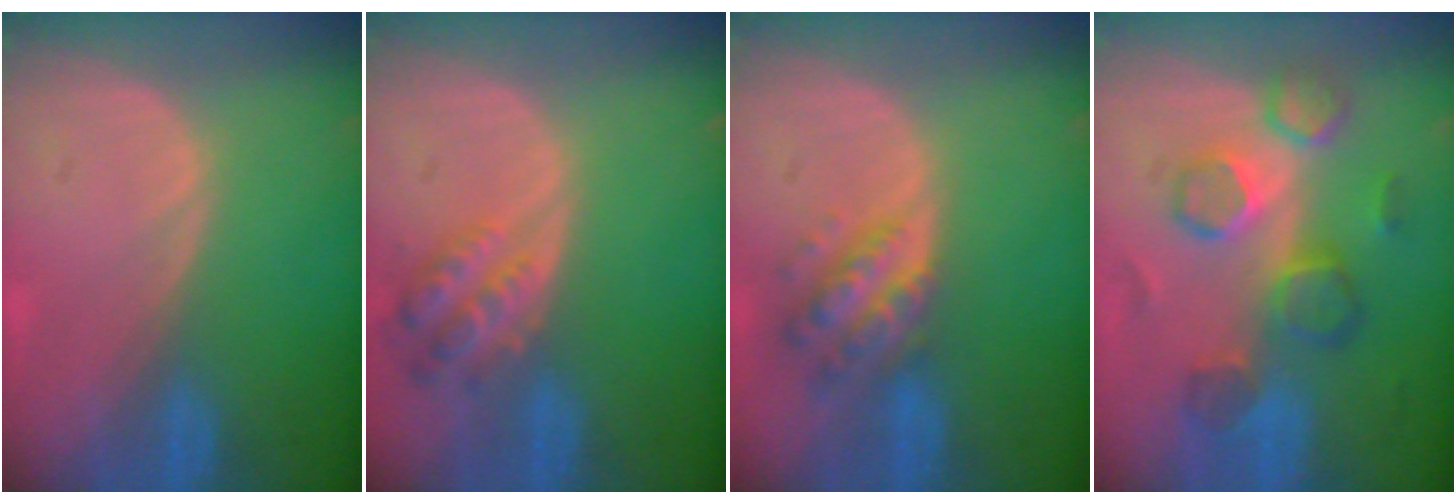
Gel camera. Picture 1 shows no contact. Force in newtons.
{"total": 5.6, "press": 5.1, "slide": 2.2}
{"total": 6.4, "press": 5.8, "slide": 2.7}
{"total": 8.7, "press": 8.5, "slide": 2.1}